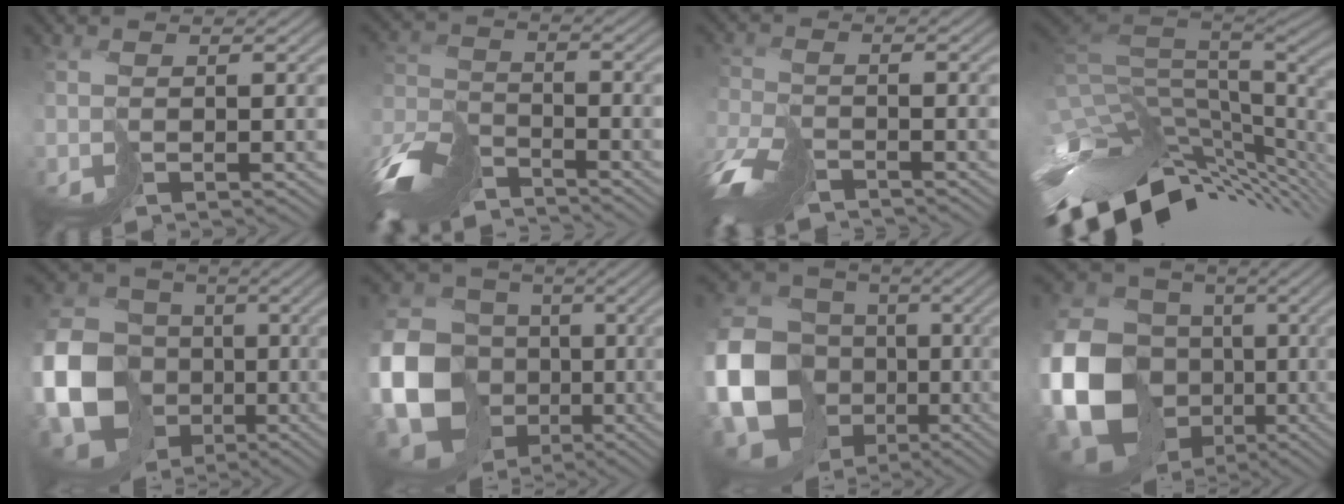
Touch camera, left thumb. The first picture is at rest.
{"total": 11.6, "force": [-9.5, 4.4, 4.8], "torque": [-0.119, -0.020, -0.191]}
{"total": 7.6, "force": [-6.1, 2.7, 3.7], "torque": [-0.093, -0.022, -0.122]}
{"total": 12.2, "force": [-2.6, 6.4, 10.1], "torque": [-0.210, -0.019, -0.031]}
{"total": 16.2, "force": [-3.7, 13.8, 7.6], "torque": [-0.224, -0.035, -0.065]}
{"total": 18.7, "force": [-4.1, 16.2, 8.3], "torque": [-0.227, -0.044, -0.092]}
{"total": 20.5, "force": [-4.8, 17.9, 8.7], "torque": [-0.240, -0.042, -0.109]}
{"total": 21.0, "force": [-4.4, 18.3, 9.3], "torque": [-0.250, -0.046, -0.096]}